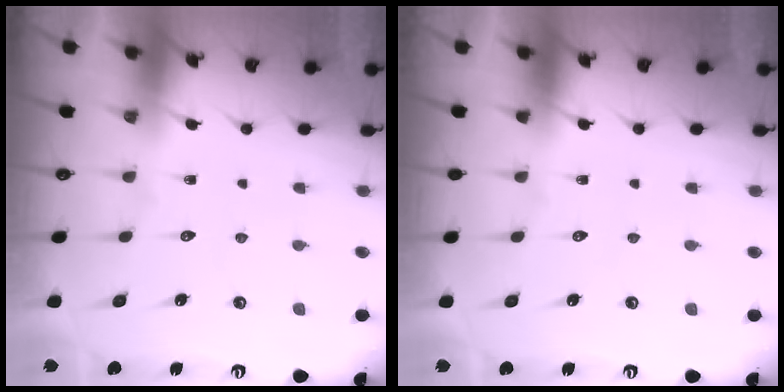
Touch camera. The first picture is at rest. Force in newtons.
{"total": 0.0}